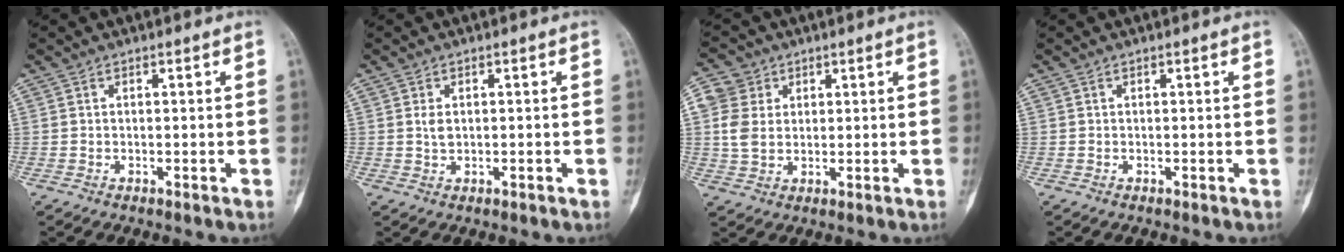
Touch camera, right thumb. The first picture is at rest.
{"total": 1.7, "force": [0.2, 1.0, 1.3], "torque": [-0.021, -0.002, 0.005]}
{"total": 6.5, "force": [1.7, 5.6, 2.9], "torque": [-0.049, 0.002, 0.031]}
{"total": 0.0}